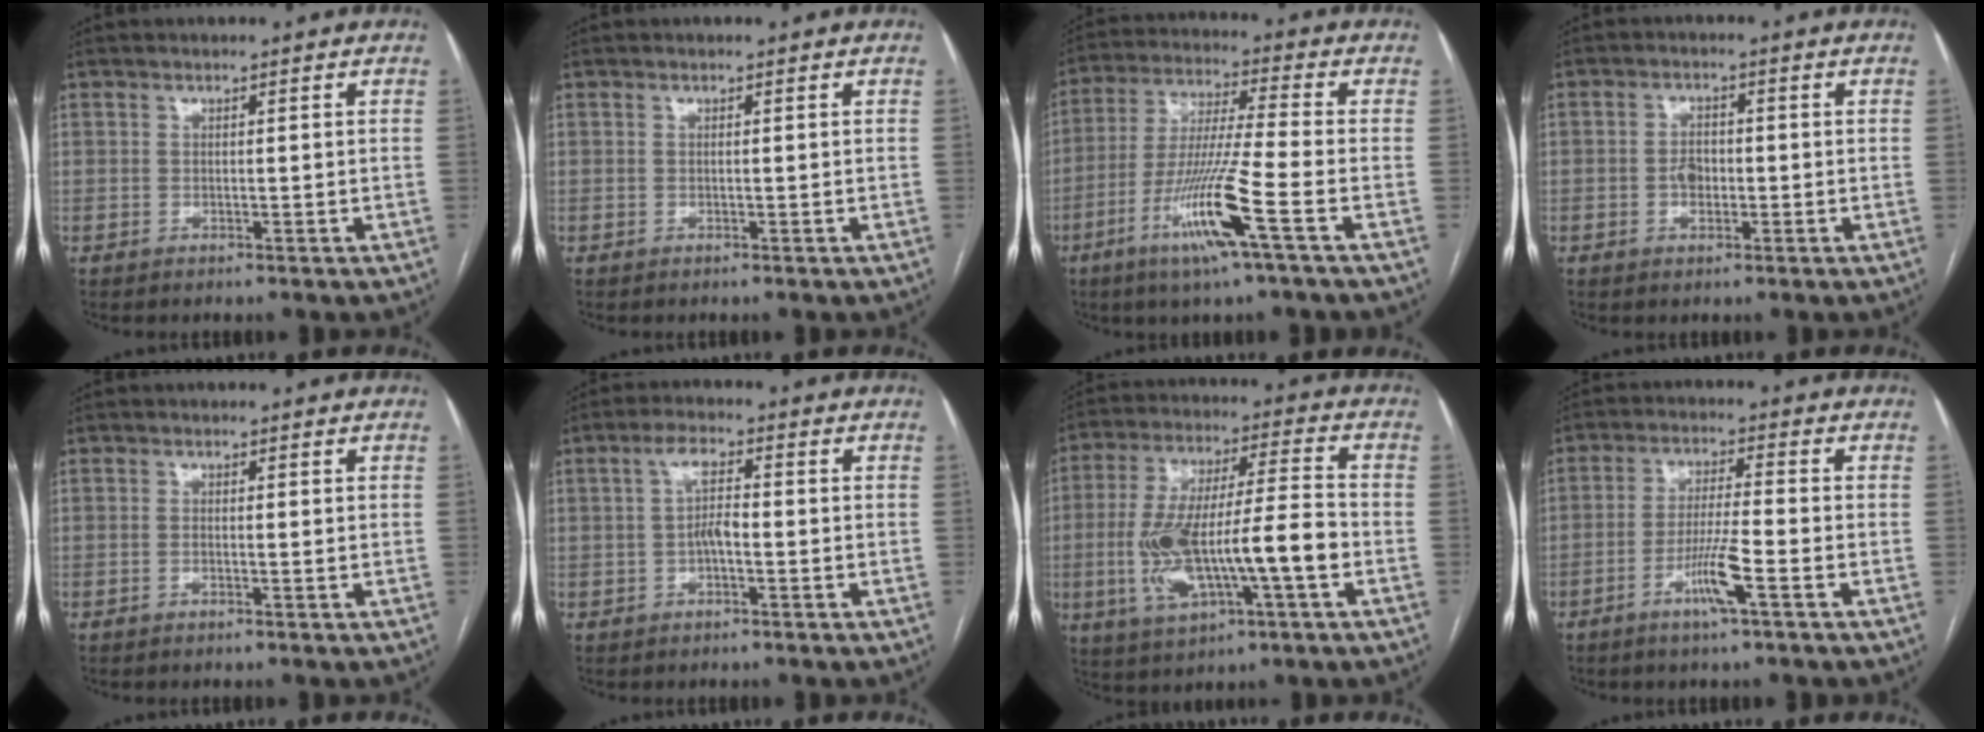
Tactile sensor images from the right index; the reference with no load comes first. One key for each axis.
{"total": 0.0}
{"total": 13.1, "fx": -5.8, "fy": -0.9, "fz": 11.7, "tx": -0.234, "ty": -0.020, "tz": -0.112}
{"total": 2.8, "fx": -0.6, "fy": 1.9, "fz": 2.0, "tx": -0.033, "ty": 0.005, "tz": -0.010}
{"total": 0.7, "fx": -0.1, "fy": 0.1, "fz": 0.7, "tx": -0.012, "ty": 0.000, "tz": -0.002}
{"total": 3.9, "fx": -0.3, "fy": 1.3, "fz": 3.7, "tx": -0.073, "ty": 0.011, "tz": -0.005}
{"total": 16.5, "fx": -4.0, "fy": 3.2, "fz": 15.7, "tx": -0.304, "ty": 0.012, "tz": -0.061}
{"total": 6.6, "fx": -3.1, "fy": -0.3, "fz": 5.9, "tx": -0.113, "ty": -0.007, "tz": -0.060}